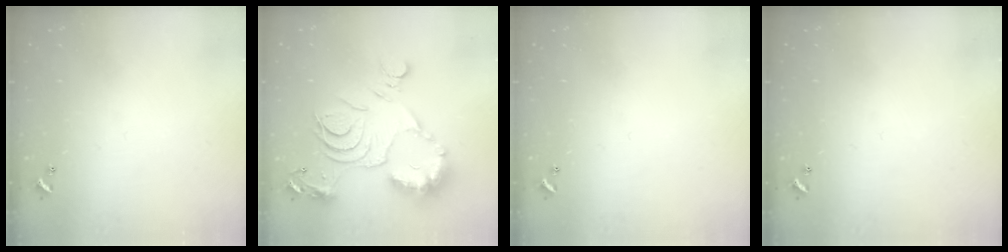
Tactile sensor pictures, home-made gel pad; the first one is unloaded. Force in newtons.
{"total": 16.8, "press": 16.7, "slide": 1.8}
{"total": 0.0}
{"total": 0.0}